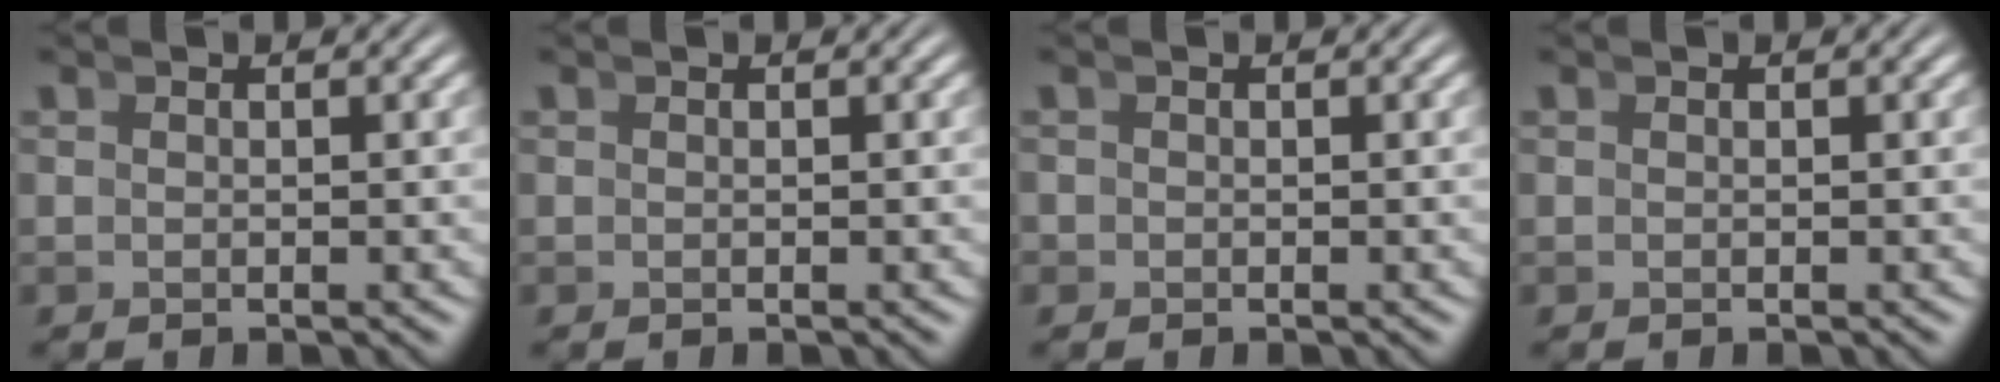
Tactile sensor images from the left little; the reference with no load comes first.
{"total": 0.0}
{"total": 1.2, "force": [-0.3, 1.1, 0.0], "torque": [-0.002, -0.003, -0.008]}
{"total": 0.0}